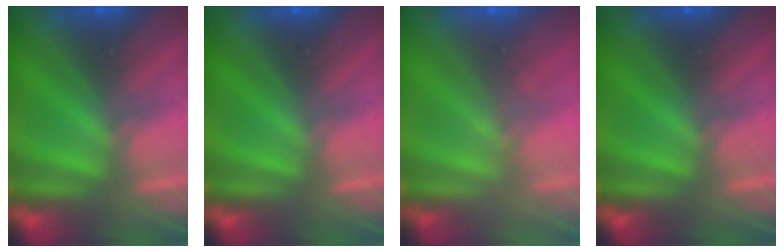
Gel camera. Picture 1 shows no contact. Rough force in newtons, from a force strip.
{"total": 0.0}
{"total": 1.7}
{"total": 0.0}